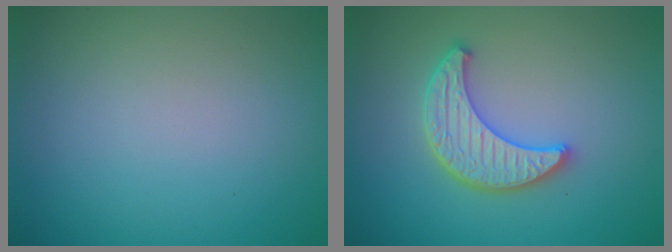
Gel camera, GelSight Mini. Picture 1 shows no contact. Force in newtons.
{"total": 4.1, "press": 3.7, "slide": 1.8}